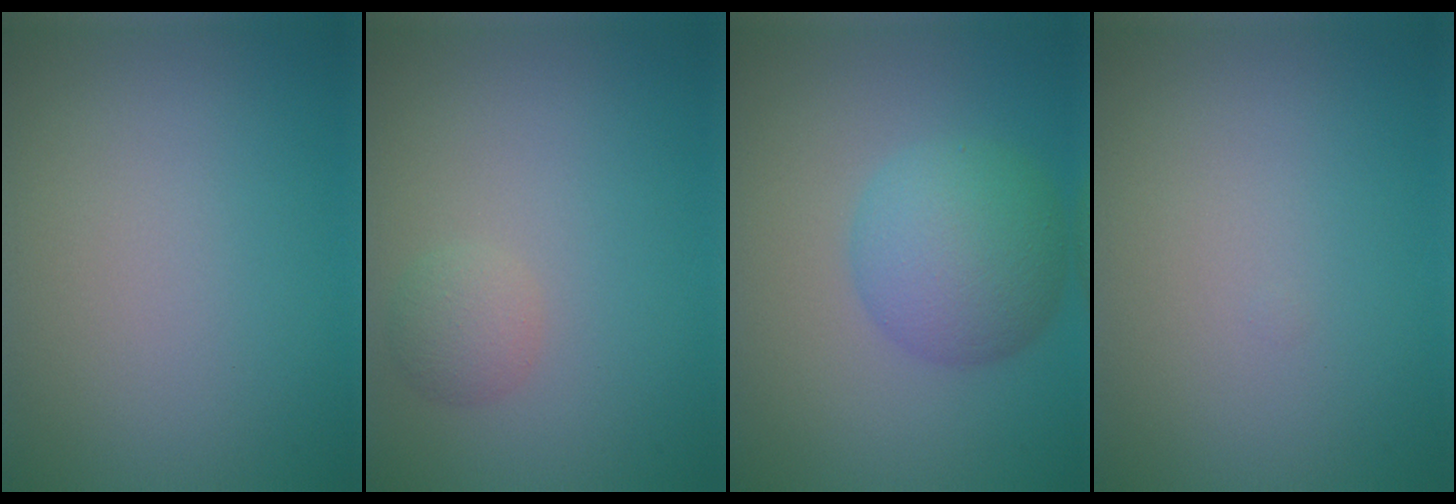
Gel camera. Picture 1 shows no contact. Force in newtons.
{"total": 1.6, "press": 1.6, "slide": 0.0}
{"total": 5.7, "press": 5.7, "slide": 0.0}
{"total": 0.0}